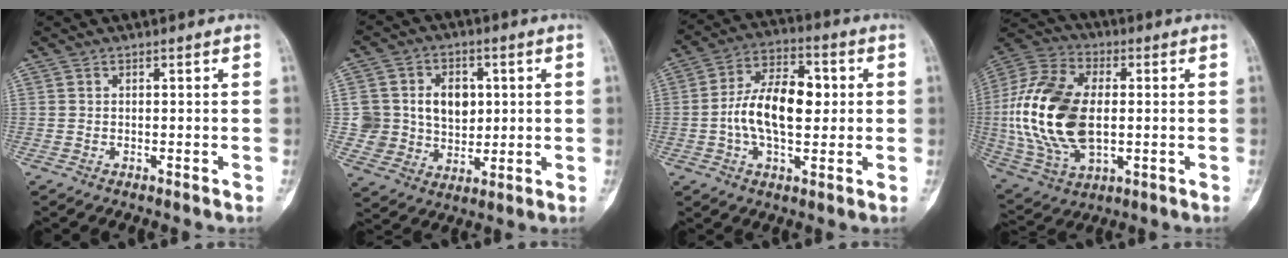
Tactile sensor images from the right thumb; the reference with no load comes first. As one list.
[{"total": 12.2, "force": [2.1, 10.4, 6.0], "torque": [-0.052, 0.000, 0.049]}, {"total": 13.8, "force": [0.1, 7.6, 11.5], "torque": [-0.188, 0.021, -0.004]}, {"total": 22.2, "force": [0.1, 13.1, 17.9], "torque": [-0.371, 0.000, 0.008]}]